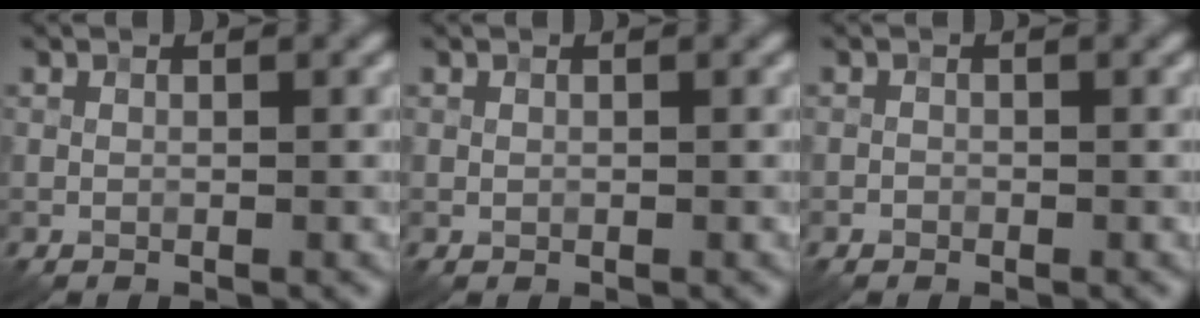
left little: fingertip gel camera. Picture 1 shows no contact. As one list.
[{"total": 0.0}, {"total": 0.5, "force": [-0.3, 0.4, 0.0], "torque": [0.002, -0.001, -0.007]}]